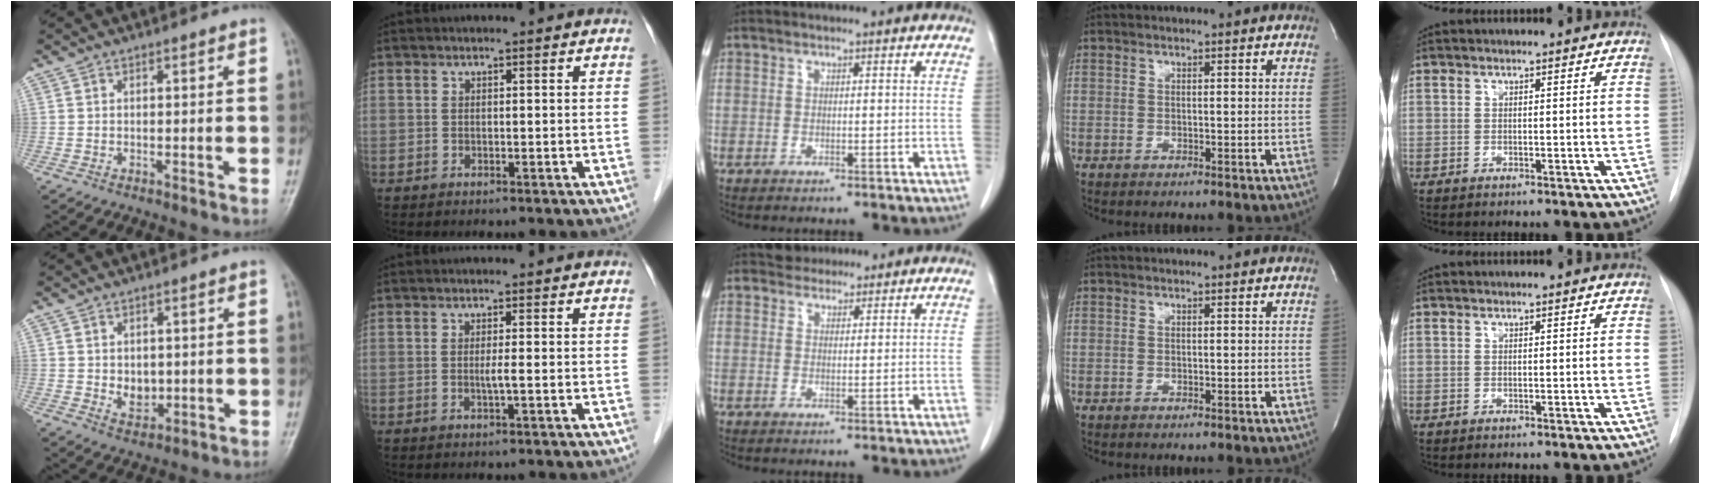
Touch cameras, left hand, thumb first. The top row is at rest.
{"thumb": {"total": 4.4, "force": [0.1, 3.4, 2.8], "torque": [-0.025, -0.007, 0.012]}, "index": {"total": 1.2, "force": [-0.2, -0.4, 1.2], "torque": [-0.020, -0.002, -0.006]}, "middle": {"total": 2.8, "force": [2.4, 1.3, -0.1], "torque": [0.002, 0.012, 0.038]}}